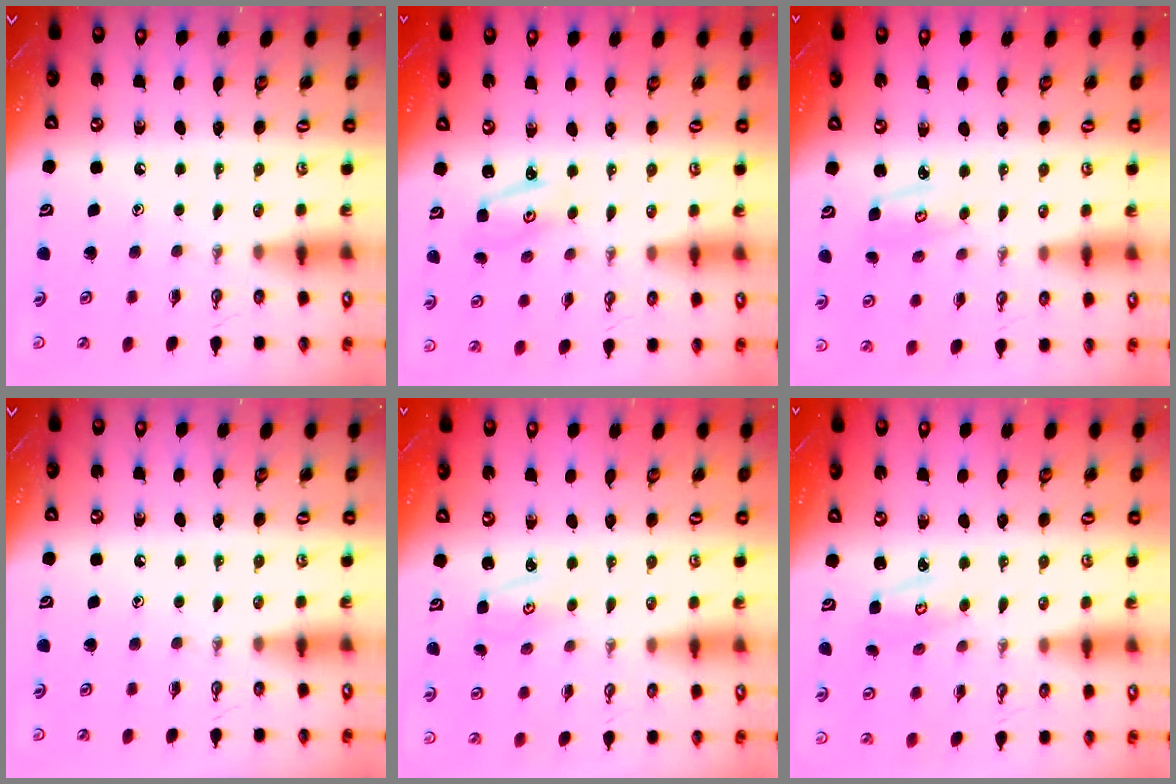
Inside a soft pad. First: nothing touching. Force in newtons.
{"total": 2.6, "press": 2.6, "slide": 0.1}
{"total": 2.6, "press": 2.6, "slide": 0.3}
{"total": 0.0}
{"total": 2.0, "press": 2.0, "slide": 0.3}
{"total": 2.9, "press": 2.9, "slide": 0.4}